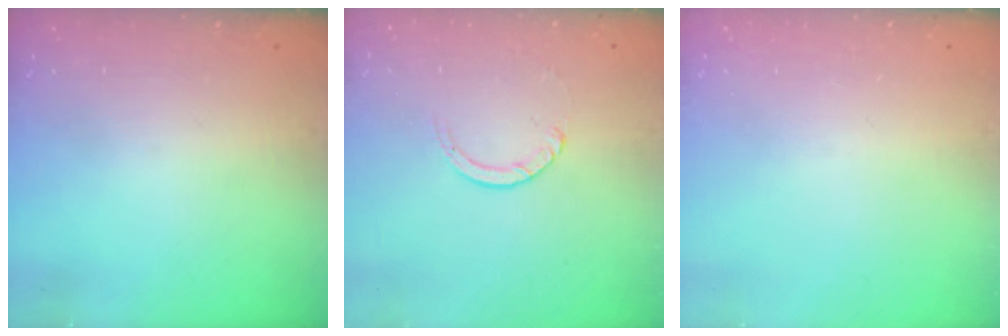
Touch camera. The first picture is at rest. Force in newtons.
{"total": 2.4, "press": 2.4, "slide": 0.2}
{"total": 0.0}